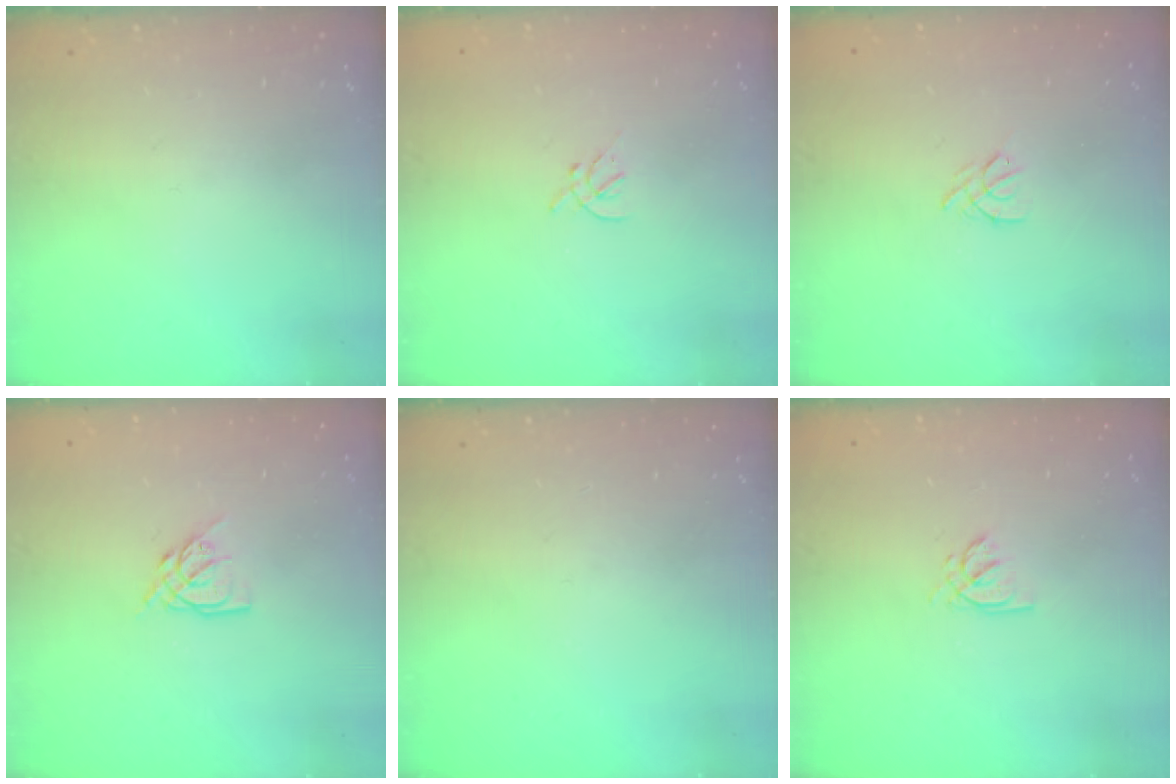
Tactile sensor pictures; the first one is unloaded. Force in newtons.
{"total": 1.4, "press": 1.3, "slide": 0.5}
{"total": 2.5, "press": 2.4, "slide": 0.6}
{"total": 6.5, "press": 6.5, "slide": 0.6}
{"total": 0.0}
{"total": 1.5, "press": 1.5, "slide": 0.2}